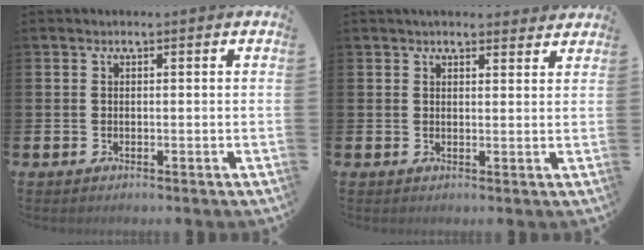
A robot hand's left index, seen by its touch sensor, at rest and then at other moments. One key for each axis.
{"total": 2.7, "fx": 2.6, "fy": 0.5, "fz": 0.2, "tx": 0.002, "ty": -0.013, "tz": 0.045}